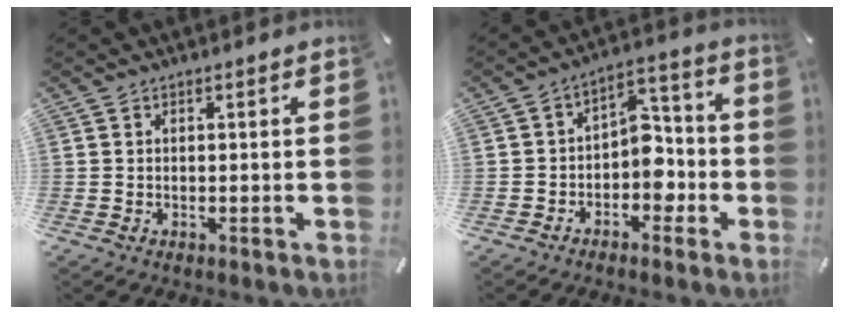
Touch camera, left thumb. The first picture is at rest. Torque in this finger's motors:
{"motor_torque": [-0.28, 0.77, 0.18, -0.17, 0.18]}